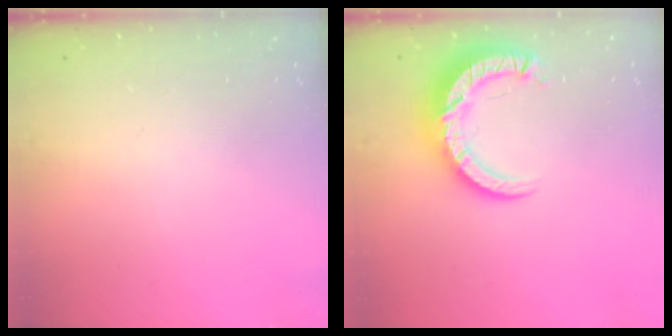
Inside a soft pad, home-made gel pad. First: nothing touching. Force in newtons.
{"total": 10.7, "press": 10.6, "slide": 1.1}